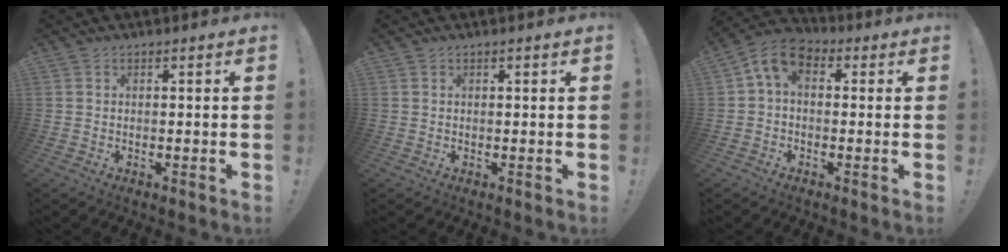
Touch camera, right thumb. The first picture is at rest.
{"total": 0.0}
{"total": 7.1, "force": [1.5, 4.6, 5.2], "torque": [-0.102, 0.006, 0.034]}